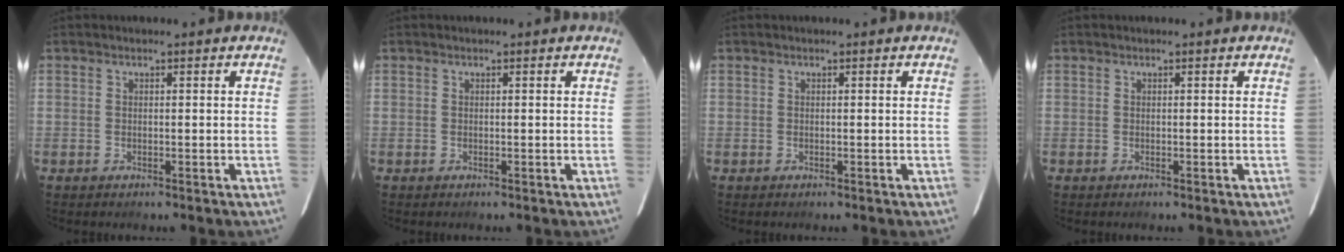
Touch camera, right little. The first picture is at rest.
{"total": 0.0}
{"total": 0.0}
{"total": 0.0}